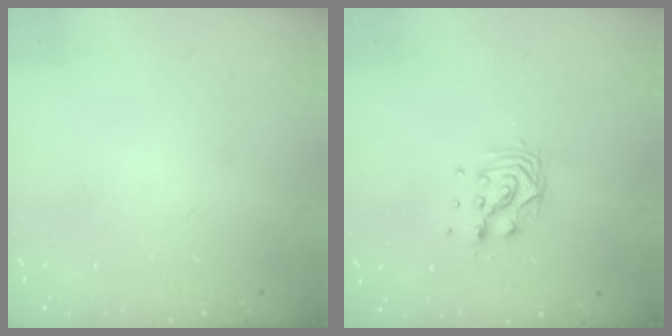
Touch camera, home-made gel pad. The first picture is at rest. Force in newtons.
{"total": 8.8, "press": 8.8, "slide": 0.6}